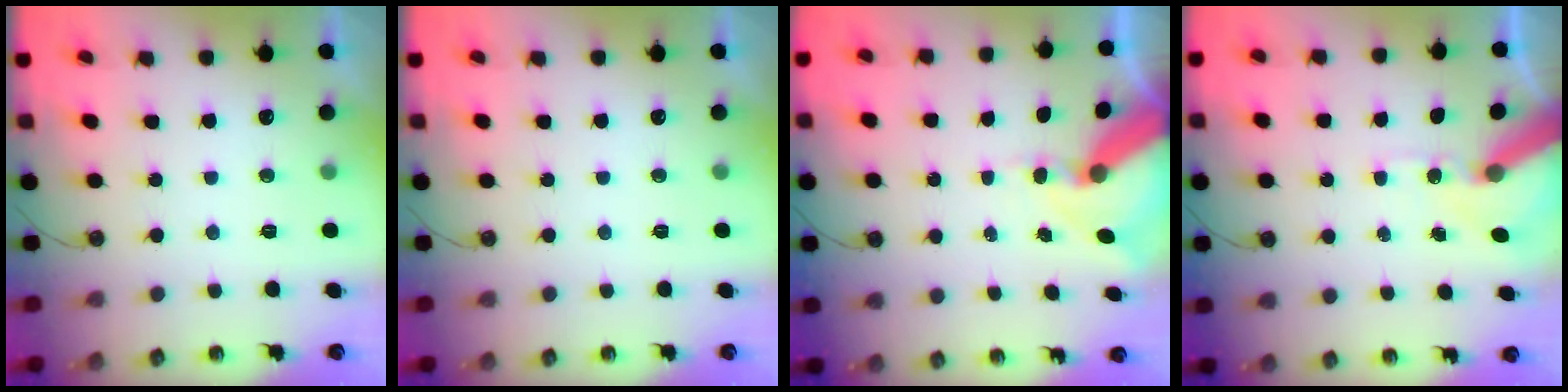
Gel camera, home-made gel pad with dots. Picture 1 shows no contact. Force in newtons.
{"total": 0.0}
{"total": 13.1, "press": 13.0, "slide": 1.5}
{"total": 11.6, "press": 11.4, "slide": 1.7}